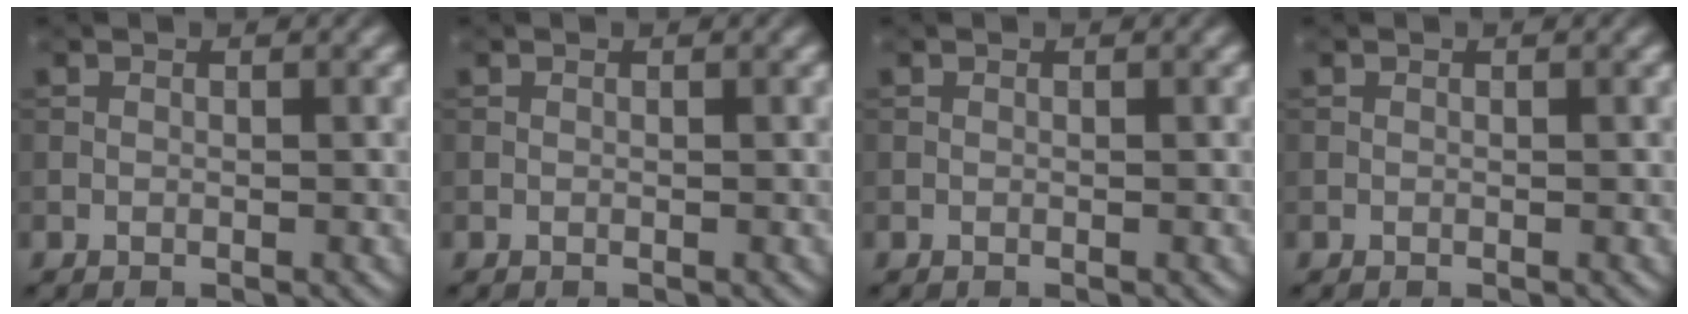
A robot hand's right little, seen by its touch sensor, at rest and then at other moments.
{"total": 0.0}
{"total": 0.0}
{"total": 0.0}